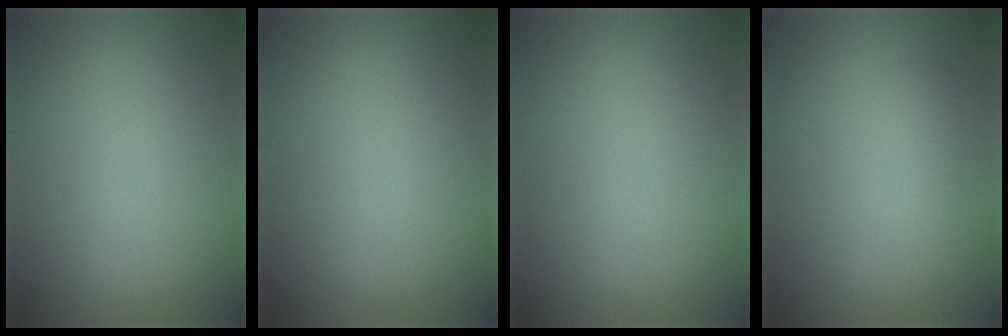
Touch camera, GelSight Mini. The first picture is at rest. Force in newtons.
{"total": 0.0}
{"total": 0.0}
{"total": 1.3, "press": 1.3, "slide": 0.1}